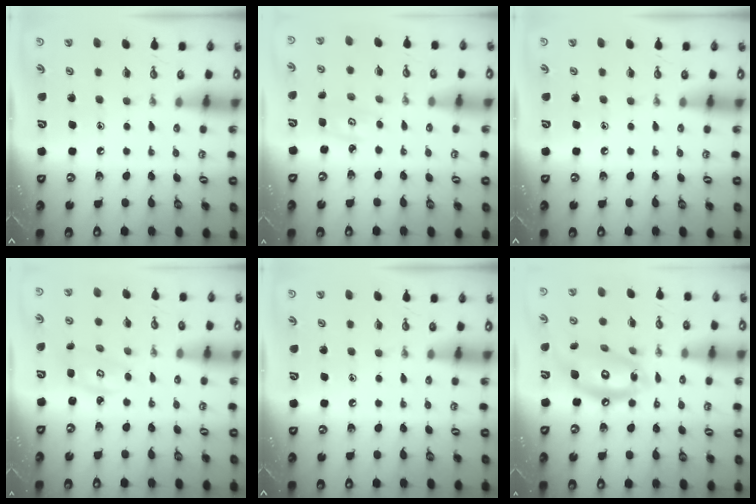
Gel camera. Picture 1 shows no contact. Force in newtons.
{"total": 2.3, "press": 2.3, "slide": 0.2}
{"total": 0.0}
{"total": 2.9, "press": 2.9, "slide": 0.4}
{"total": 0.0}
{"total": 14.5, "press": 14.4, "slide": 1.4}